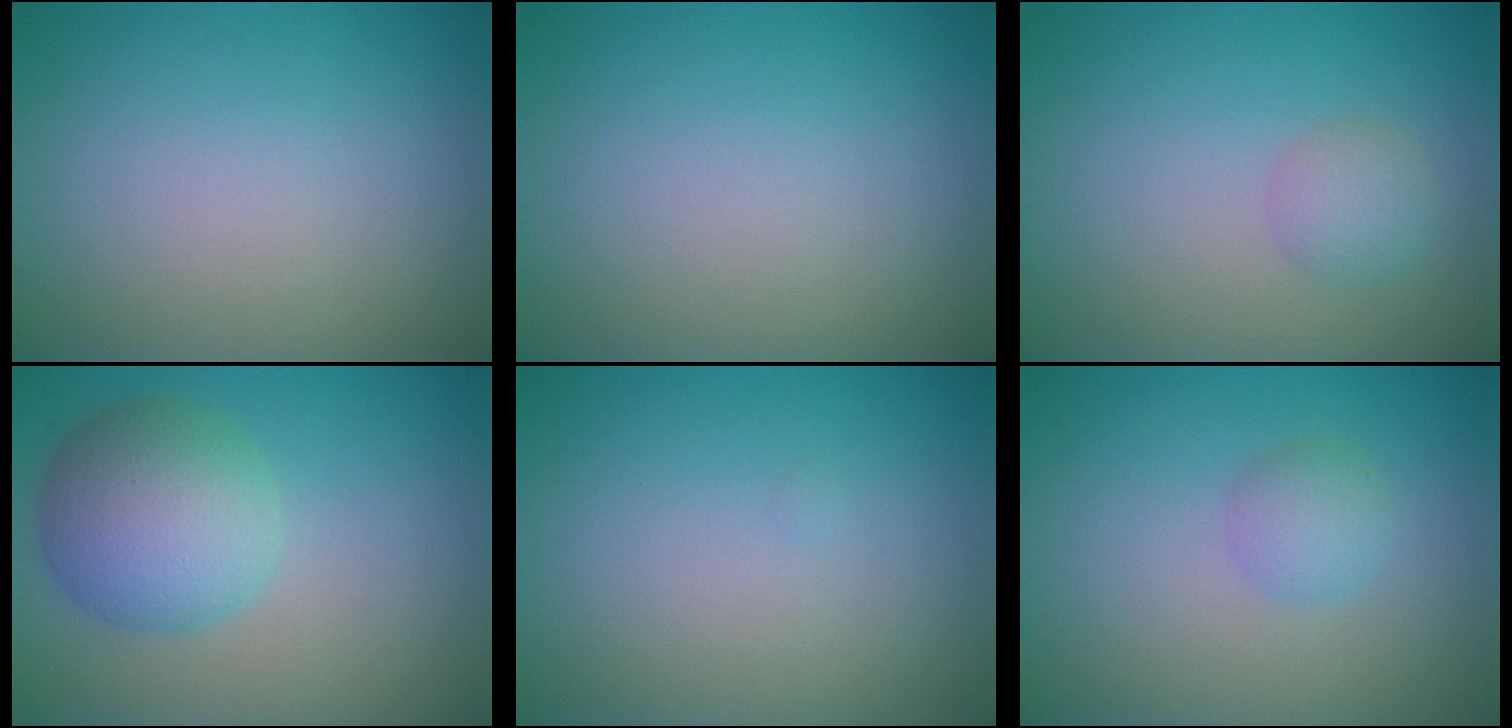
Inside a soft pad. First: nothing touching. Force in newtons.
{"total": 0.0}
{"total": 1.6, "press": 1.6, "slide": 0.2}
{"total": 6.2, "press": 6.2, "slide": 0.1}
{"total": 0.0}
{"total": 1.7, "press": 1.7, "slide": 0.0}